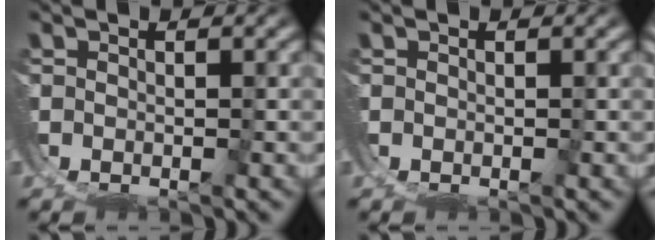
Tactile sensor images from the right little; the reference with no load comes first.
{"total": 0.0}